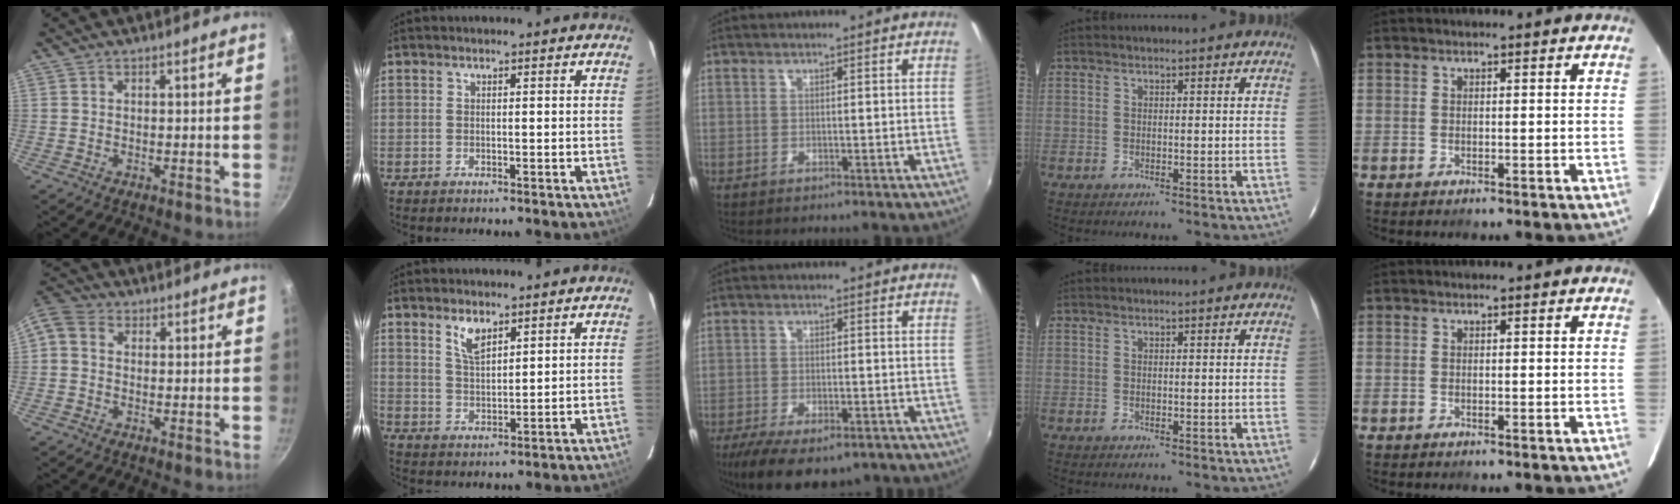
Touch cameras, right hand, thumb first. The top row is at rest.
{"thumb": {"total": 5.4, "force": [0.2, 4.4, 3.2], "torque": [-0.073, 0.025, -0.011]}, "index": {"total": 4.7, "force": [3.0, 1.9, 3.0], "torque": [-0.056, 0.001, 0.059]}, "middle": {"total": 12.6, "force": [-8.5, 5.1, 7.8], "torque": [-0.167, -0.039, -0.129]}}